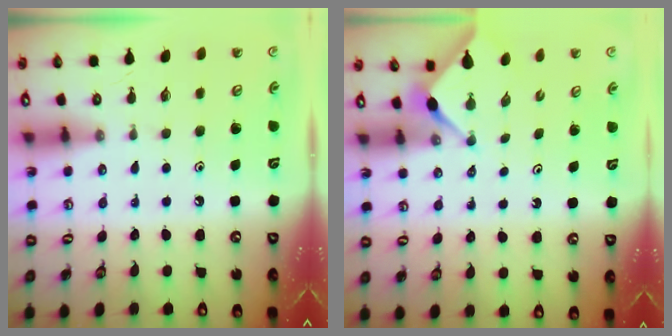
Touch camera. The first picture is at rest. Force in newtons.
{"total": 2.9, "press": 2.8, "slide": 0.3}